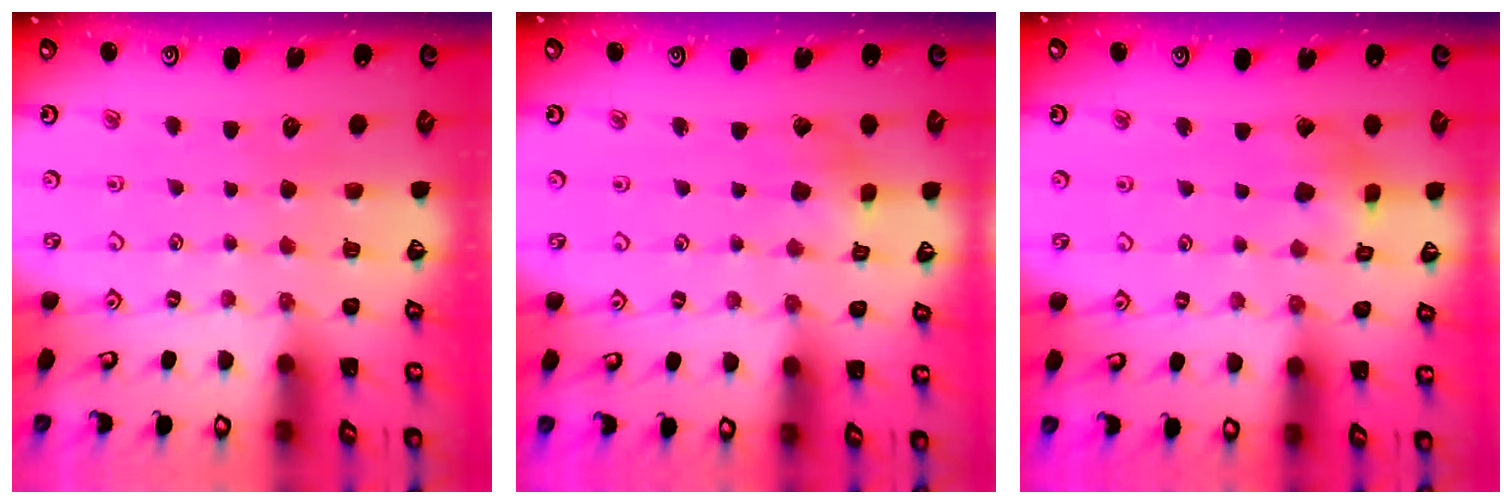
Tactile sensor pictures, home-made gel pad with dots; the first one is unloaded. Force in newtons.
{"total": 2.7, "press": 2.7, "slide": 0.3}
{"total": 7.0, "press": 6.9, "slide": 0.5}